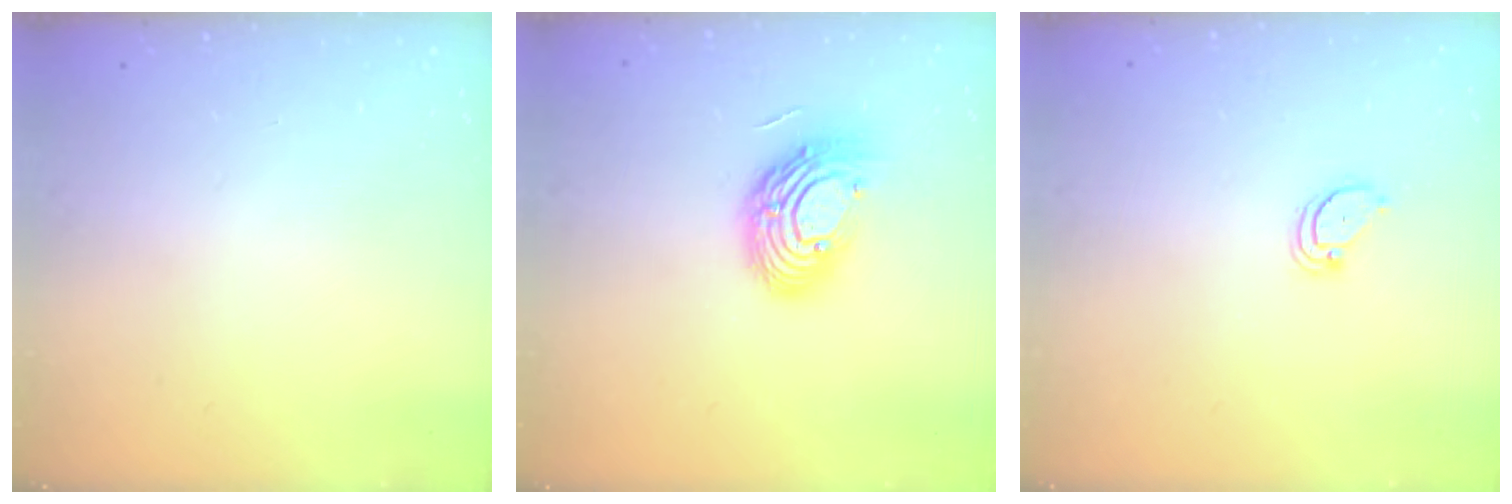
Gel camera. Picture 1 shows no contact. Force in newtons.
{"total": 13.0, "press": 12.9, "slide": 1.0}
{"total": 2.1, "press": 2.1, "slide": 0.1}